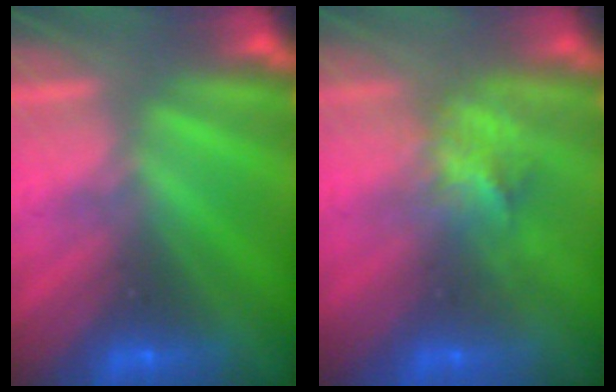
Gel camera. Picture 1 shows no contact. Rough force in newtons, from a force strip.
{"total": 2.7}